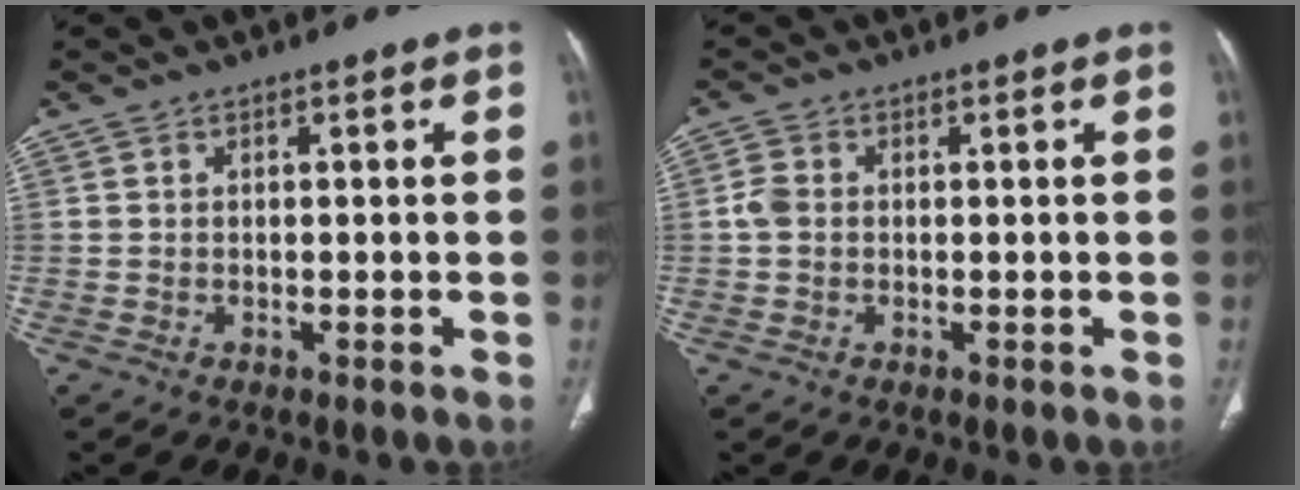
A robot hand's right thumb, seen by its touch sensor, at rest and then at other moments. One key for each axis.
{"total": 2.3, "fx": -0.1, "fy": 1.8, "fz": 1.5, "tx": -0.034, "ty": 0.004, "tz": -0.008}